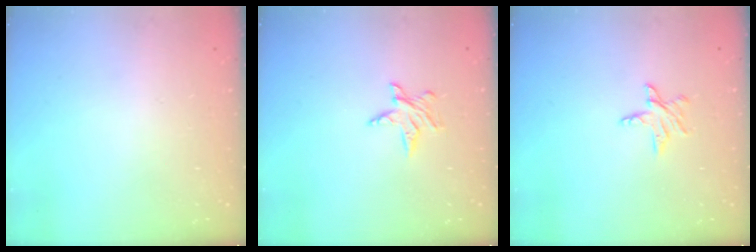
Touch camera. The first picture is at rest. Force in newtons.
{"total": 4.3, "press": 4.3, "slide": 0.4}
{"total": 5.7, "press": 5.6, "slide": 0.5}